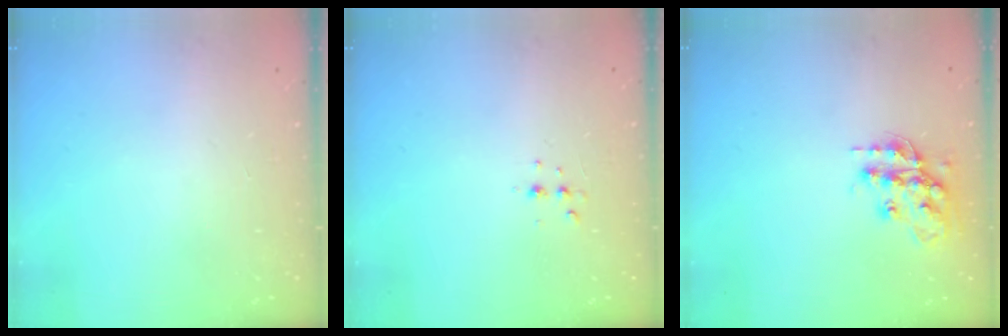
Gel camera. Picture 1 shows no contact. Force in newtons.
{"total": 3.5, "press": 3.4, "slide": 0.5}
{"total": 15.4, "press": 15.4, "slide": 1.0}